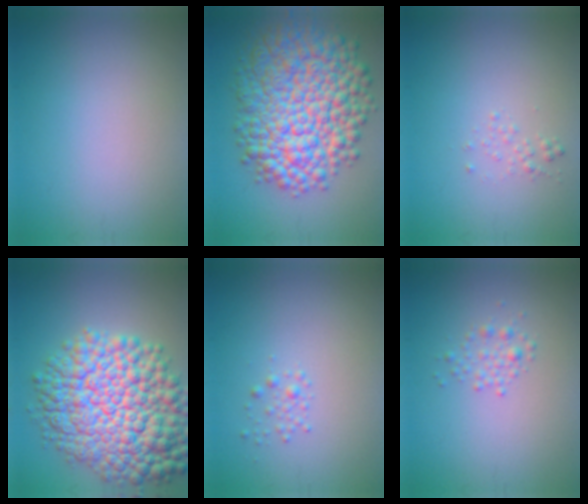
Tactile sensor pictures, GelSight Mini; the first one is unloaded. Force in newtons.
{"total": 12.5, "press": 12.4, "slide": 0.3}
{"total": 0.8, "press": 0.8, "slide": 0.1}
{"total": 13.4, "press": 13.4, "slide": 0.4}
{"total": 0.9, "press": 0.9, "slide": 0.1}
{"total": 1.4, "press": 1.4, "slide": 0.1}